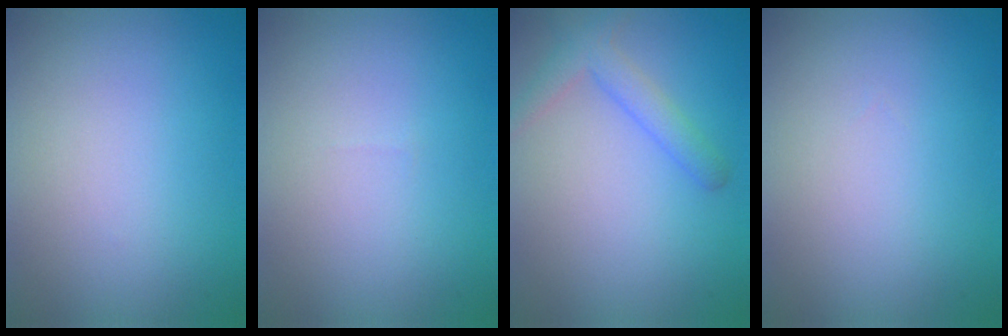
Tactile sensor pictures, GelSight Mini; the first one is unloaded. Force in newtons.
{"total": 0.0}
{"total": 2.3, "press": 2.3, "slide": 0.2}
{"total": 0.0}